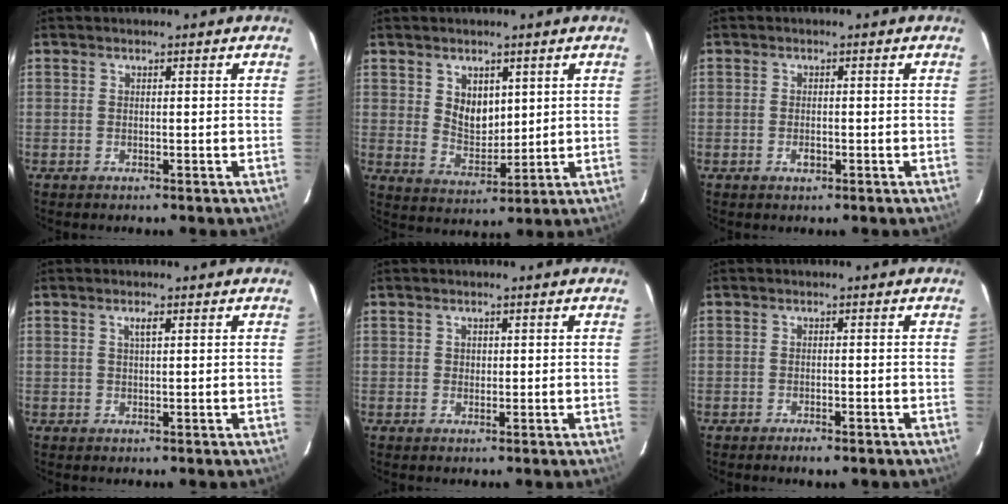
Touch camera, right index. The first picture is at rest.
{"total": 6.5, "force": [2.5, 4.6, 3.9], "torque": [-0.063, -0.001, 0.054]}
{"total": 1.7, "force": [-0.8, 1.1, 1.0], "torque": [-0.020, 0.001, -0.013]}
{"total": 1.4, "force": [0.6, 0.2, 1.2], "torque": [-0.020, 0.003, 0.010]}
{"total": 1.0, "force": [0.1, 1.0, 0.2], "torque": [0.002, 0.003, 0.001]}
{"total": 2.9, "force": [-2.2, 1.0, 1.7], "torque": [-0.038, -0.006, -0.034]}